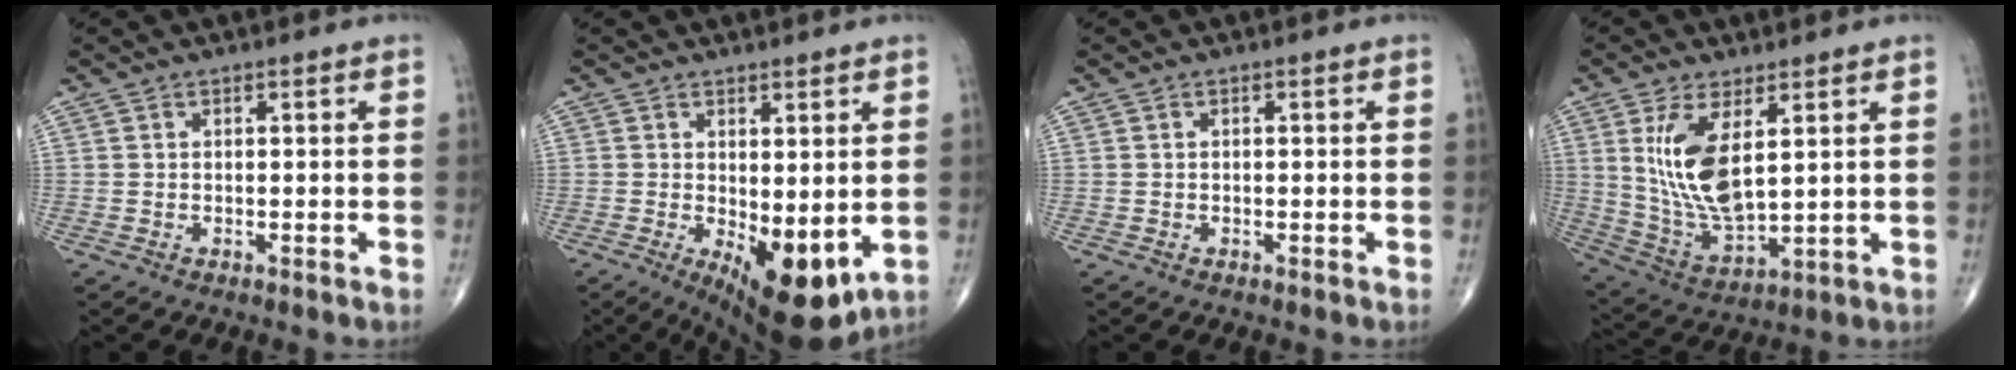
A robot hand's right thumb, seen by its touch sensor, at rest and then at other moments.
{"total": 10.8, "force": [-1.9, 4.6, 9.6], "torque": [-0.135, -0.022, -0.010]}
{"total": 0.0}
{"total": 13.1, "force": [3.8, 5.7, 11.2], "torque": [-0.220, -0.026, 0.090]}